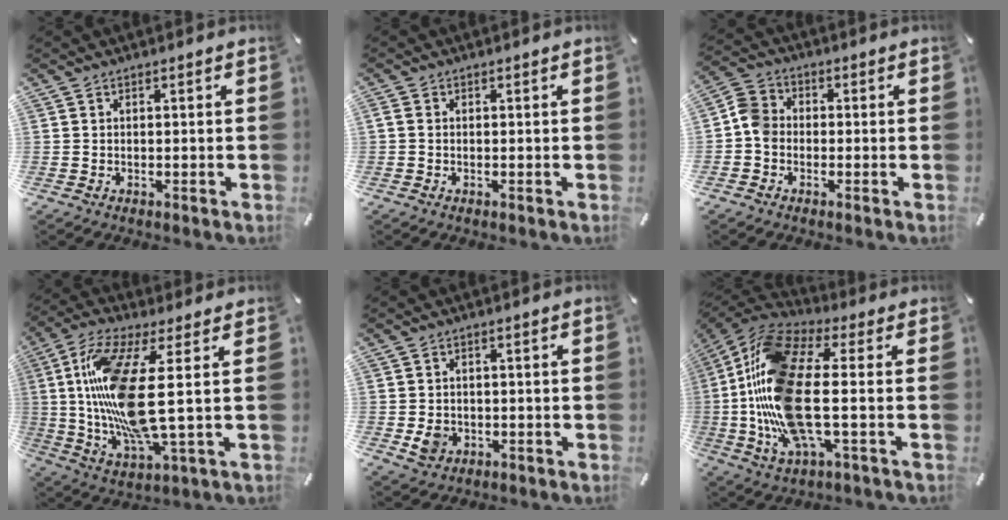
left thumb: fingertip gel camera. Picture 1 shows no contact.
{"total": 0.8, "force": [-0.3, 0.5, 0.5], "torque": [-0.013, 0.000, -0.006]}
{"total": 5.3, "force": [-1.4, 4.5, 2.5], "torque": [-0.050, 0.016, -0.023]}
{"total": 18.7, "force": [2.7, 4.2, 18.0], "torque": [-0.388, -0.030, 0.033]}
{"total": 4.2, "force": [-0.8, 3.5, 2.1], "torque": [-0.040, -0.003, -0.015]}
{"total": 22.2, "force": [-1.5, 8.2, 20.6], "torque": [-0.456, -0.022, -0.032]}